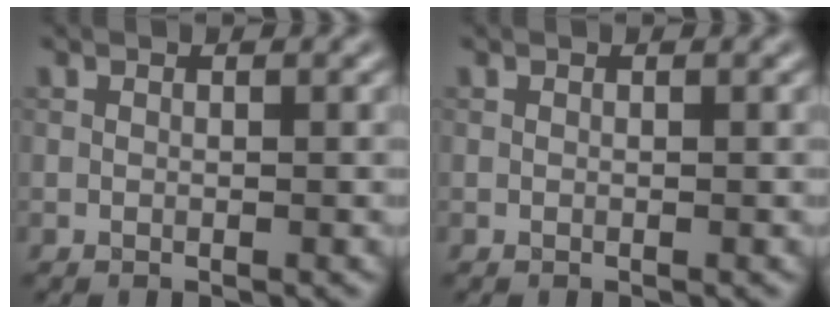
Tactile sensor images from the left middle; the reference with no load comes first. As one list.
[{"total": 0.0}]